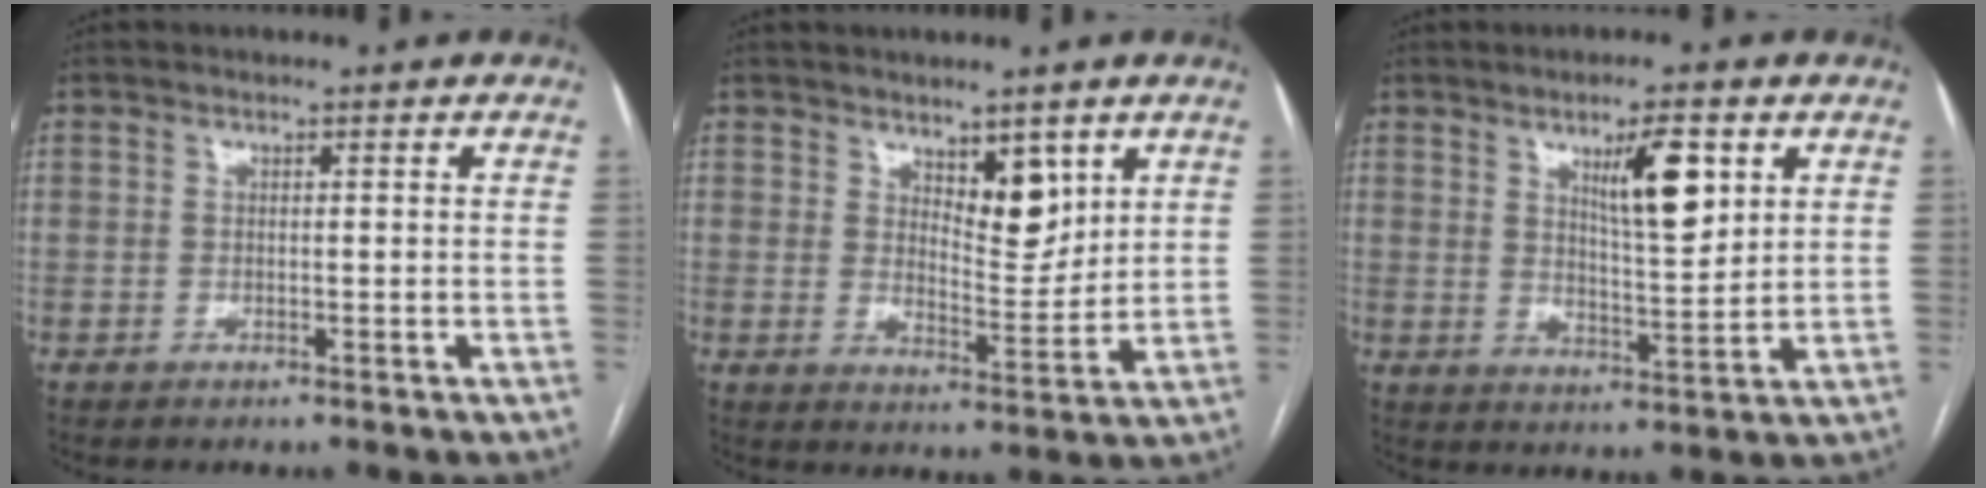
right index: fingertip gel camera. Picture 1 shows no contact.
{"total": 6.0, "force": [3.5, 2.5, 4.3], "torque": [-0.066, -0.011, 0.060]}
{"total": 8.2, "force": [3.6, 1.4, 7.2], "torque": [-0.121, -0.006, 0.063]}